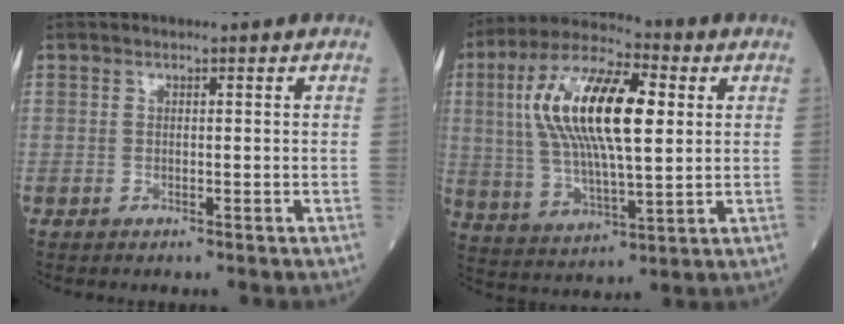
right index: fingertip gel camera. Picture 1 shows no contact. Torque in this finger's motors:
{"motor_torque": [1.69, 0.45, 1.05, 0.21]}